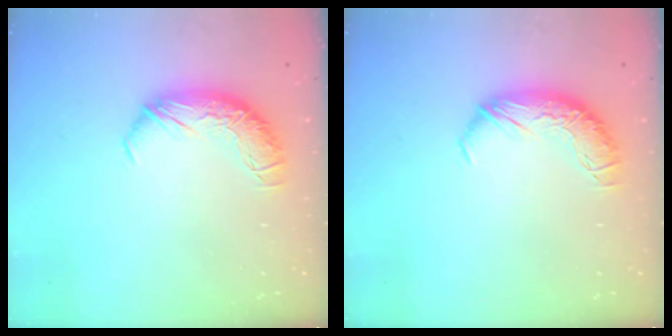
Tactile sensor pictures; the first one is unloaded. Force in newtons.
{"total": 0.0}